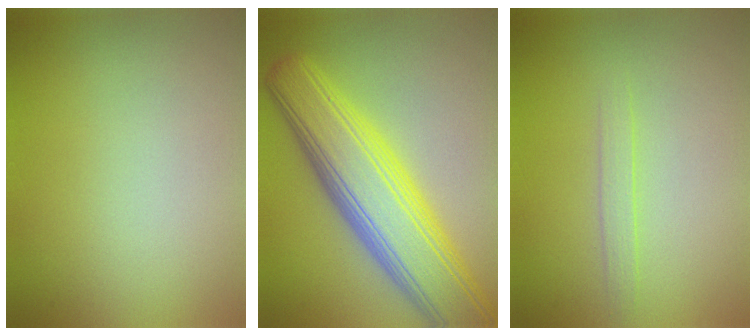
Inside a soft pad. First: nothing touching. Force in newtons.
{"total": 9.9, "press": 9.8, "slide": 0.6}
{"total": 1.1, "press": 1.1, "slide": 0.0}